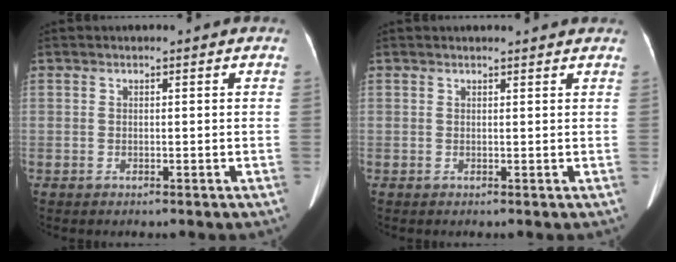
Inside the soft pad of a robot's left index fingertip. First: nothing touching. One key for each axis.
{"total": 3.5, "fx": 3.4, "fy": 0.3, "fz": 0.9, "tx": -0.013, "ty": 0.017, "tz": 0.036}